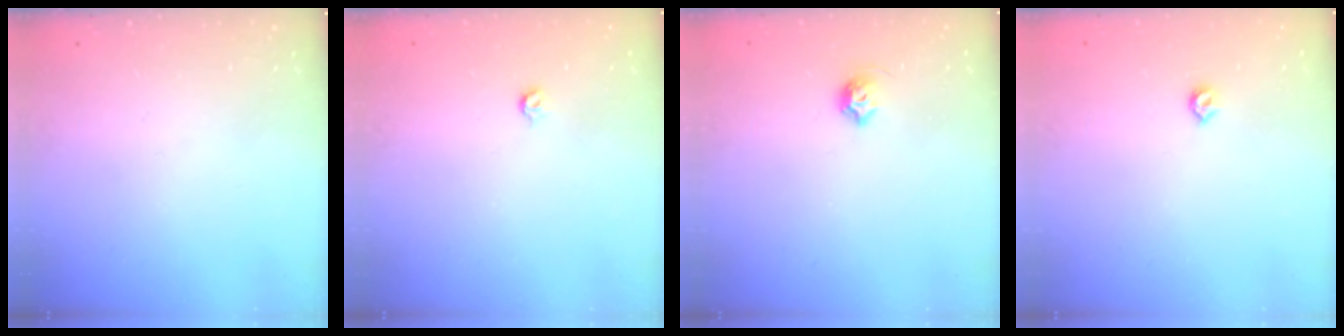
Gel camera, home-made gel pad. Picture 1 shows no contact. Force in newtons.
{"total": 3.6, "press": 3.6, "slide": 0.7}
{"total": 6.1, "press": 6.0, "slide": 1.1}
{"total": 4.0, "press": 3.9, "slide": 0.8}